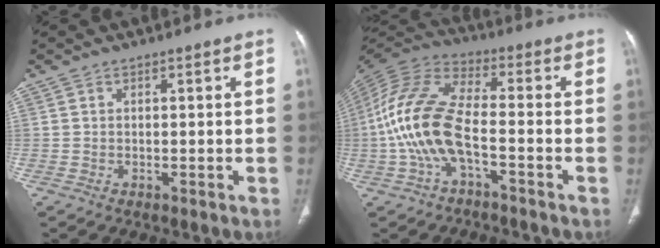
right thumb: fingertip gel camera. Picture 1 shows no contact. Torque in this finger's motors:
{"motor_torque": [1.36, 3.29, 2.12, 0.04, 0.68]}